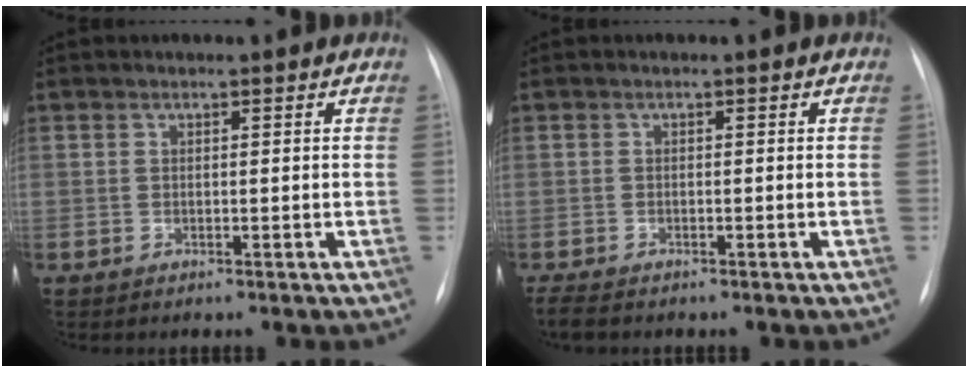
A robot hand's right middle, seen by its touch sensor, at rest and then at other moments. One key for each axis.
{"total": 2.8, "fx": -2.3, "fy": 0.8, "fz": 1.3, "tx": -0.030, "ty": -0.008, "tz": -0.035}